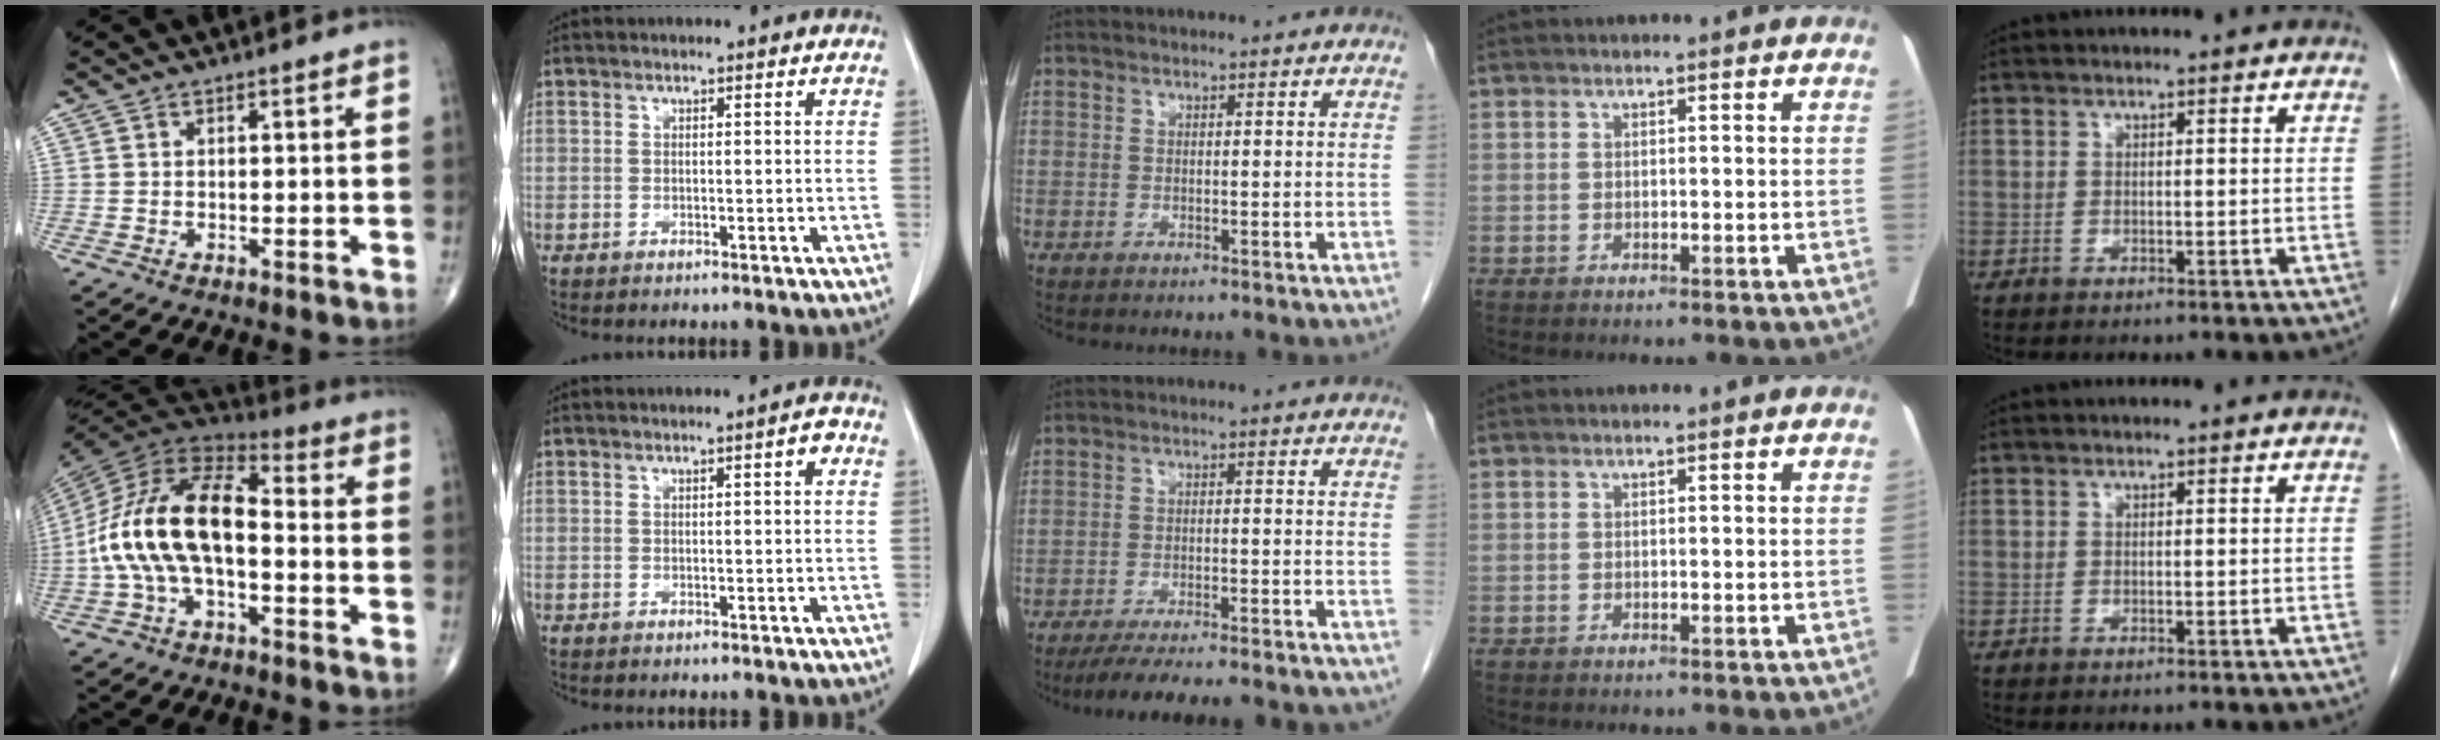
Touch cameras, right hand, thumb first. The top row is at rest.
{"thumb": {"total": 18.2, "force": [-2.4, 9.4, 15.5], "torque": [-0.294, 0.042, -0.051]}, "index": {"total": 1.6, "force": [0.5, 0.3, 1.5], "torque": [-0.020, 0.005, 0.006]}, "middle": {"total": 16.9, "force": [-15.2, 1.5, 7.3], "torque": [-0.097, -0.019, -0.200]}}